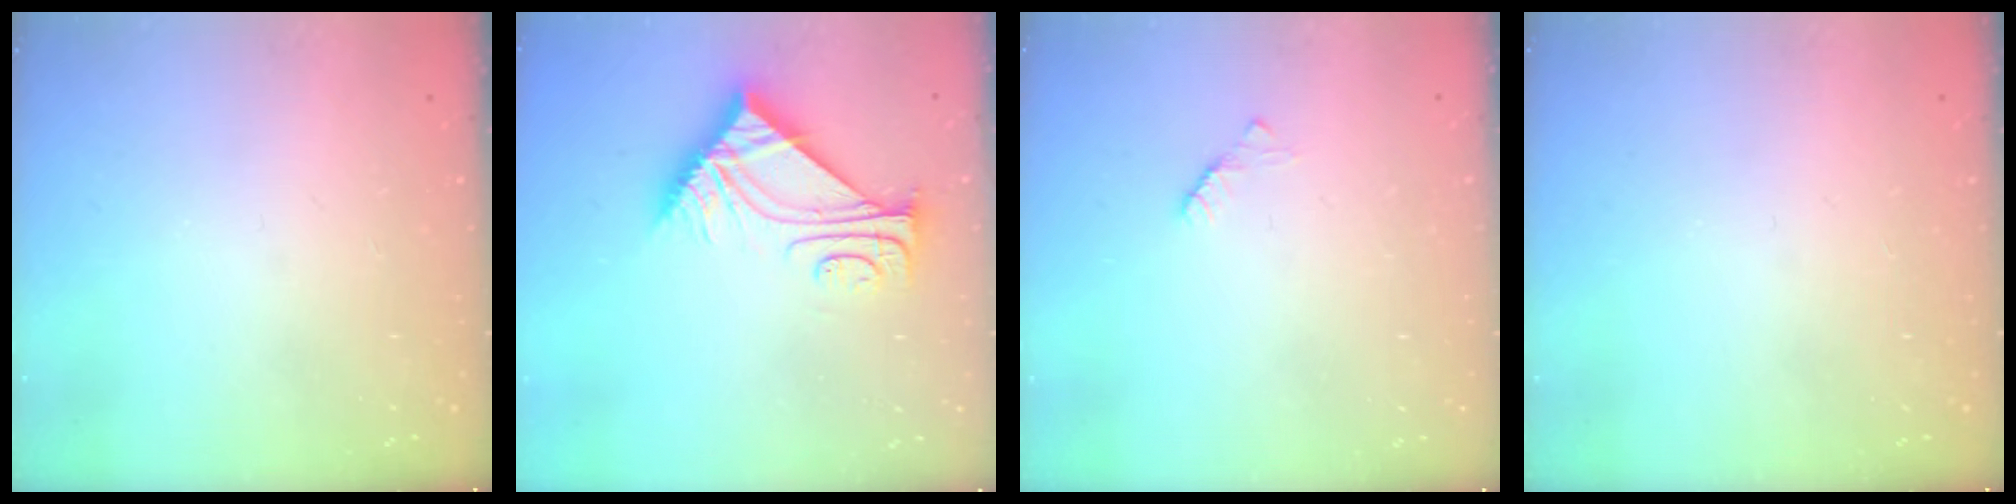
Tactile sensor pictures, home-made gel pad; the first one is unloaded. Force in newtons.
{"total": 9.4, "press": 9.4, "slide": 0.2}
{"total": 2.2, "press": 2.2, "slide": 0.3}
{"total": 0.0}